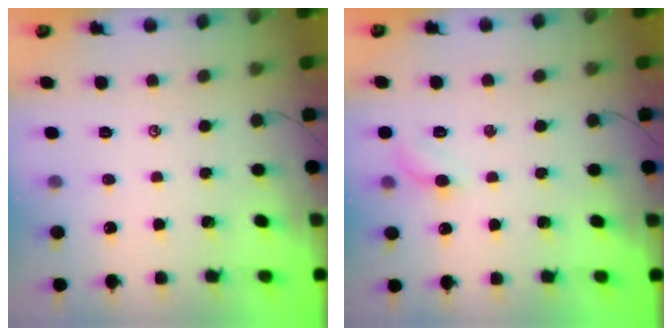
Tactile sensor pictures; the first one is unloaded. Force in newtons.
{"total": 5.2, "press": 5.1, "slide": 0.9}